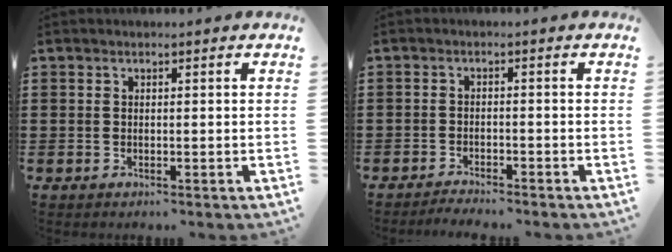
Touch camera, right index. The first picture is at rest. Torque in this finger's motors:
{"motor_torque": [1.15, 0.98, -0.02, -0.02]}